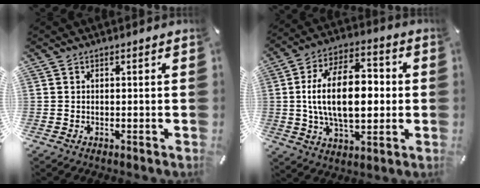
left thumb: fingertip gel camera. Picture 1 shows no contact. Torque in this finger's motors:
{"motor_torque": [2.47, 2.54, 2.16, -0.20, 0.65]}